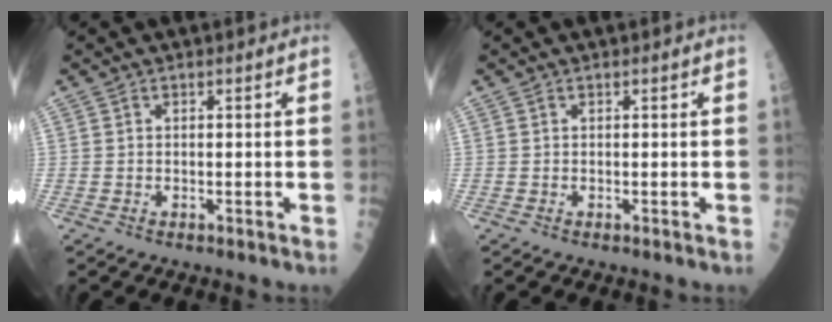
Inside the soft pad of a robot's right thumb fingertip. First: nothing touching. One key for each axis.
{"total": 0.0}